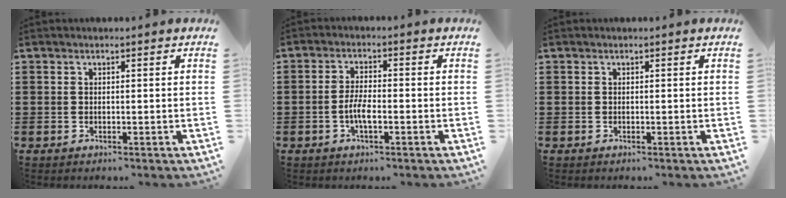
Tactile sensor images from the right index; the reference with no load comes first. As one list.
[{"total": 3.9, "force": [-1.2, 0.9, 3.6], "torque": [-0.085, -0.008, -0.028]}, {"total": 0.0}]